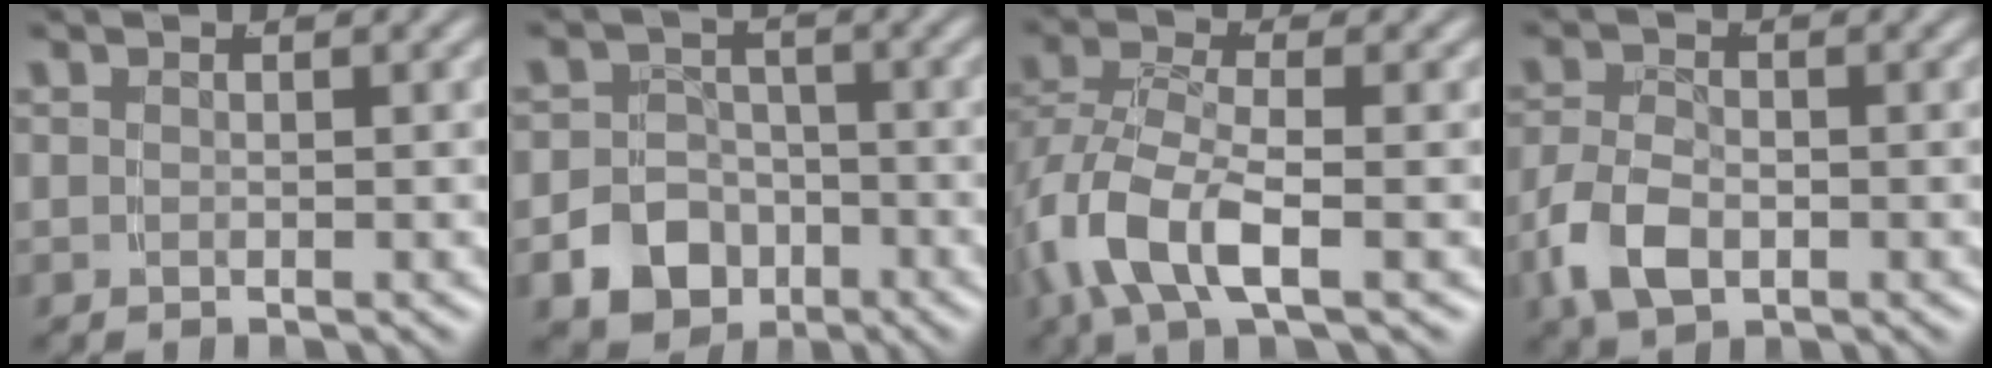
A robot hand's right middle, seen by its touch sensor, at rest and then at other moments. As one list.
[{"total": 11.4, "force": [-4.8, 10.0, 2.6], "torque": [-0.049, -0.029, -0.089]}, {"total": 5.5, "force": [-1.0, 2.9, 4.6], "torque": [-0.131, -0.017, -0.010]}, {"total": 4.3, "force": [-1.2, 2.9, 2.9], "torque": [-0.072, -0.009, -0.016]}]